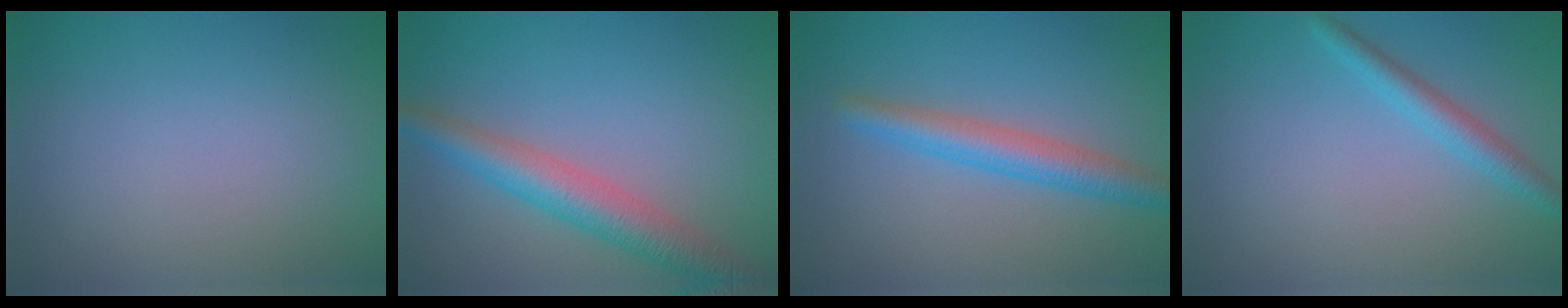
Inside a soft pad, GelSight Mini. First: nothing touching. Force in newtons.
{"total": 5.0, "press": 5.0, "slide": 0.3}
{"total": 3.7, "press": 3.7, "slide": 0.1}
{"total": 2.4, "press": 2.4, "slide": 0.1}